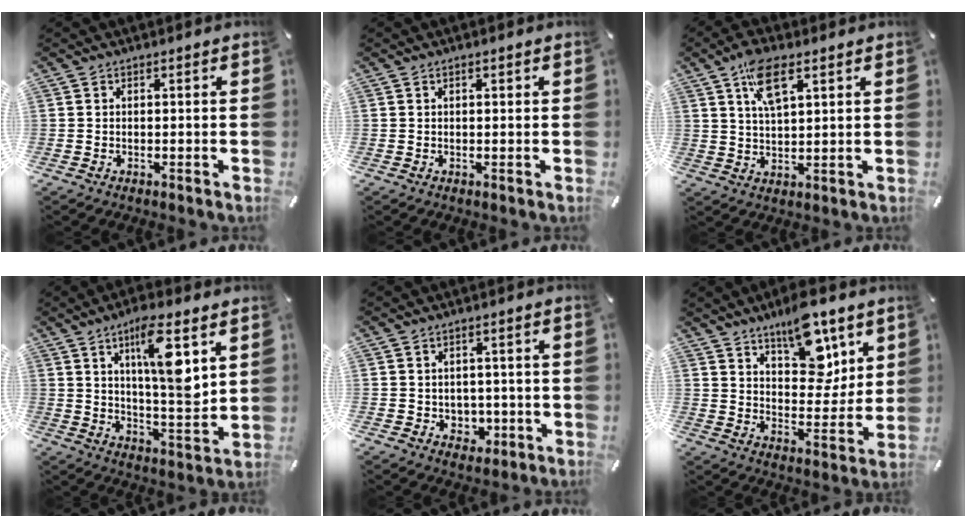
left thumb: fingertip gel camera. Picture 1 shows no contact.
{"total": 0.6, "force": [0.2, 0.3, 0.5], "torque": [-0.009, 0.003, 0.003]}
{"total": 8.5, "force": [4.7, 3.4, 6.2], "torque": [-0.124, -0.001, 0.083]}
{"total": 13.5, "force": [6.1, 3.8, 11.5], "torque": [-0.186, -0.024, 0.099]}
{"total": 3.9, "force": [-0.2, 3.7, 1.0], "torque": [0.001, -0.002, -0.007]}
{"total": 14.3, "force": [9.5, 7.5, 7.6], "torque": [-0.099, -0.059, 0.169]}